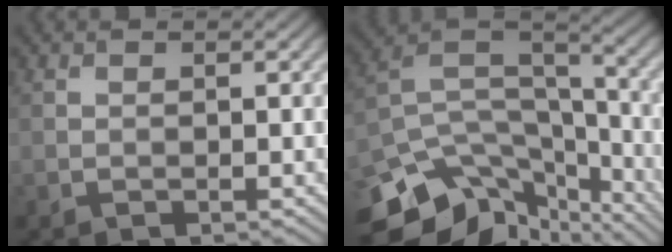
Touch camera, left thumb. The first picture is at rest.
{"total": 15.4, "force": [-10.9, 8.1, 7.3], "torque": [-0.172, -0.022, -0.162]}